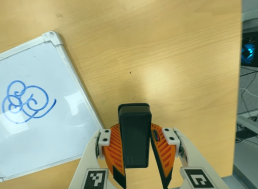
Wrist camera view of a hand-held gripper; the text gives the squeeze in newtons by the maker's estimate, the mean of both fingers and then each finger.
{"total": 8.9, "left": 7.2, "right": 10.6}